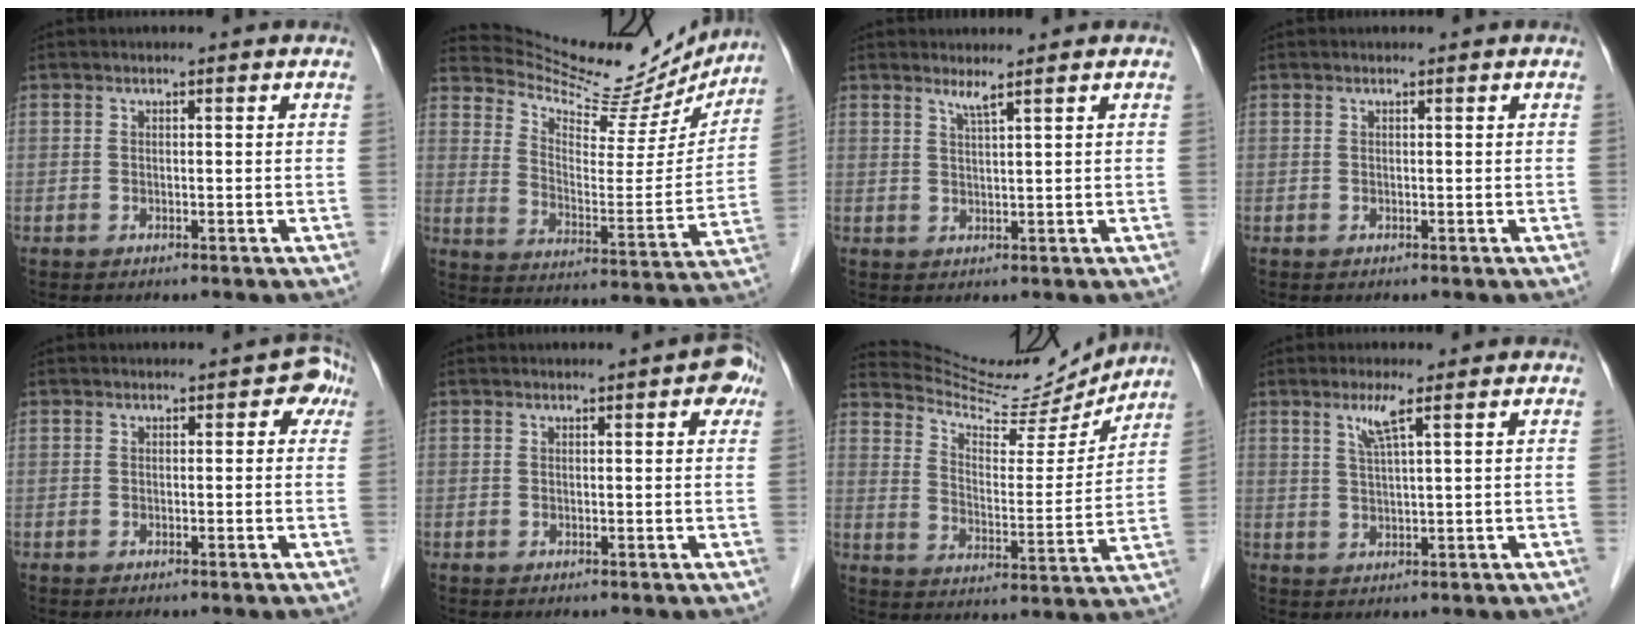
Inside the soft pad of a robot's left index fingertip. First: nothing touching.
{"total": 21.1, "force": [19.9, 4.3, 5.4], "torque": [-0.087, -0.045, 0.278]}
{"total": 1.6, "force": [1.2, -0.5, 0.8], "torque": [-0.023, -0.009, 0.027]}
{"total": 0.0}
{"total": 2.3, "force": [0.6, 1.7, 1.4], "torque": [0.004, 0.009, -0.004]}
{"total": 3.1, "force": [1.4, 1.0, 2.5], "torque": [-0.021, 0.006, 0.011]}
{"total": 16.3, "force": [15.7, 2.2, 3.6], "torque": [-0.064, -0.023, 0.233]}
{"total": 3.3, "force": [1.8, -0.3, 2.8], "torque": [-0.060, -0.002, 0.038]}